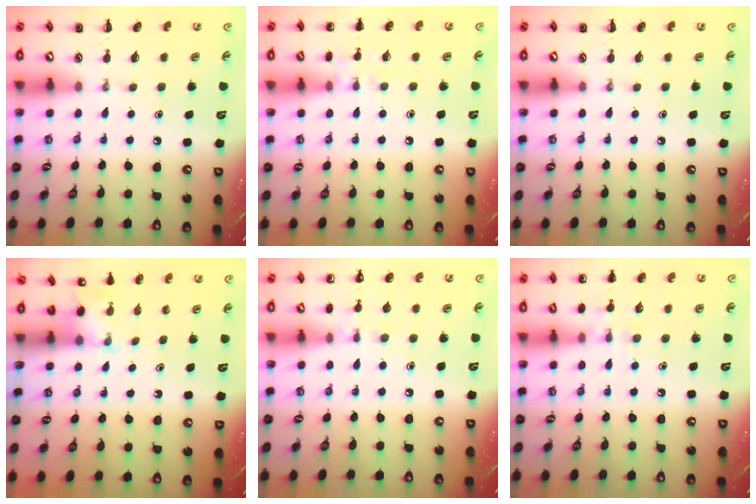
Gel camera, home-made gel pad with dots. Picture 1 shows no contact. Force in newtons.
{"total": 7.0, "press": 6.7, "slide": 2.0}
{"total": 0.0}
{"total": 3.6, "press": 3.5, "slide": 0.9}
{"total": 5.5, "press": 5.3, "slide": 1.5}
{"total": 7.7, "press": 7.5, "slide": 1.7}